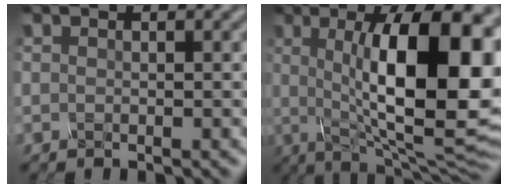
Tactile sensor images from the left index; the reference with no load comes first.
{"total": 15.9, "force": [1.4, 5.5, 14.8], "torque": [-0.182, 0.009, 0.019]}